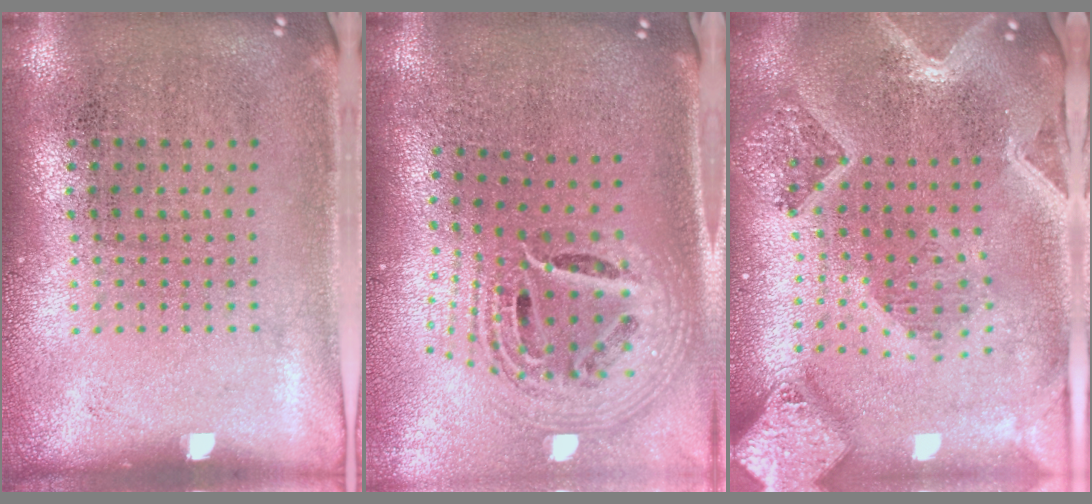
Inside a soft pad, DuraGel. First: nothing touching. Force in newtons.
{"total": 2.5, "press": 1.8, "slide": 1.8}
{"total": 3.7, "press": 3.0, "slide": 2.2}